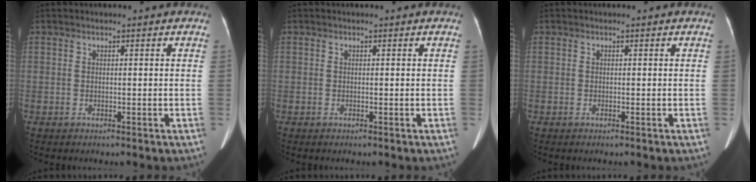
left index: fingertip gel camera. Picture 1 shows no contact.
{"total": 0.0}
{"total": 0.0}